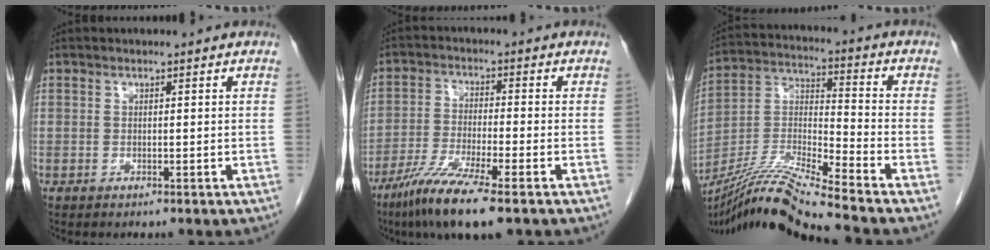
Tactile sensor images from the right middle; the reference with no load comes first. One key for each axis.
{"total": 9.7, "fx": -6.4, "fy": 0.2, "fz": 7.3, "tx": -0.149, "ty": -0.031, "tz": -0.119}
{"total": 14.2, "fx": -12.5, "fy": -2.3, "fz": 6.5, "tx": -0.122, "ty": -0.006, "tz": -0.233}